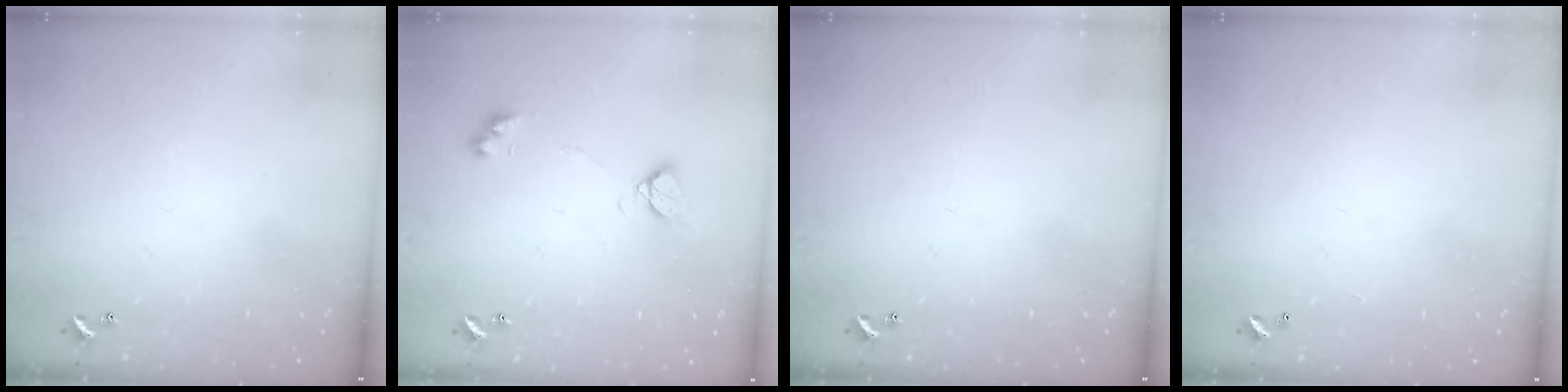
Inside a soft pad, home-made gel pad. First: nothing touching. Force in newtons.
{"total": 7.2, "press": 7.2, "slide": 0.8}
{"total": 0.0}
{"total": 3.0, "press": 3.0, "slide": 0.1}